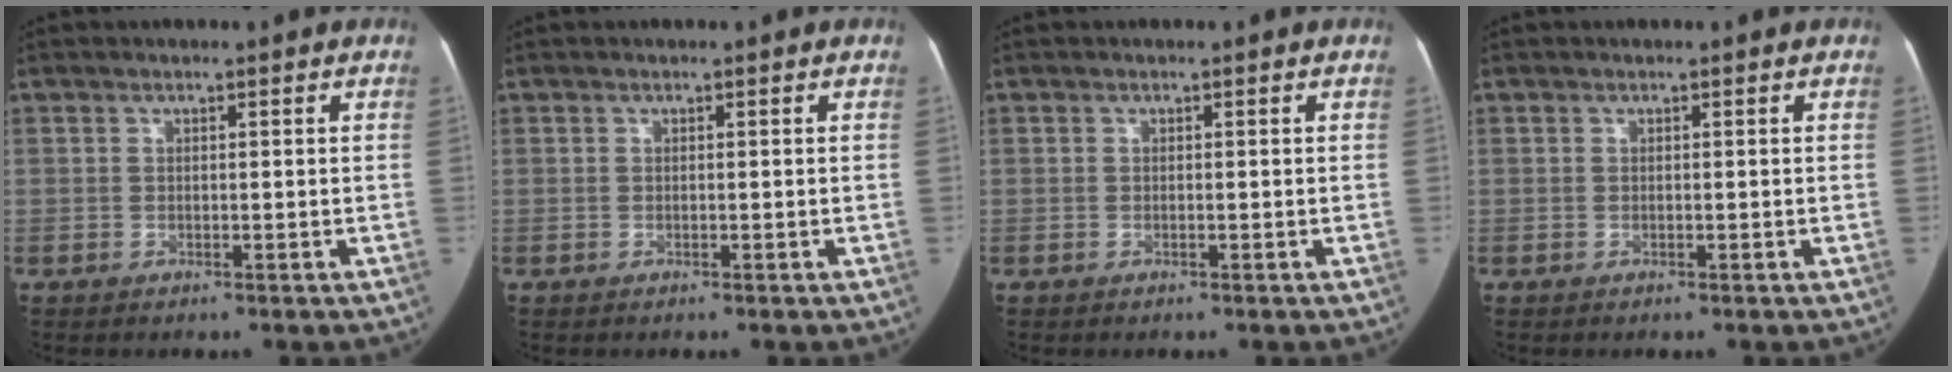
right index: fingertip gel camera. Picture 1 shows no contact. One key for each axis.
{"total": 0.0}
{"total": 0.0}
{"total": 0.0}